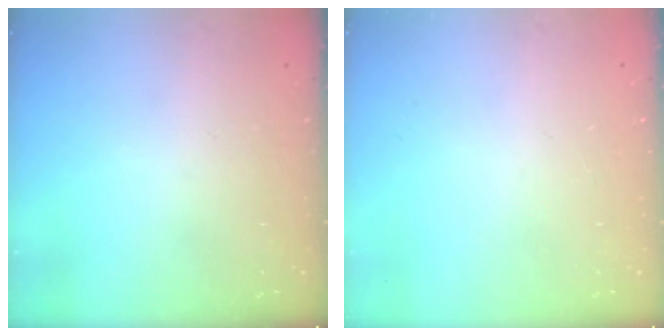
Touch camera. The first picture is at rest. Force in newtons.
{"total": 0.0}